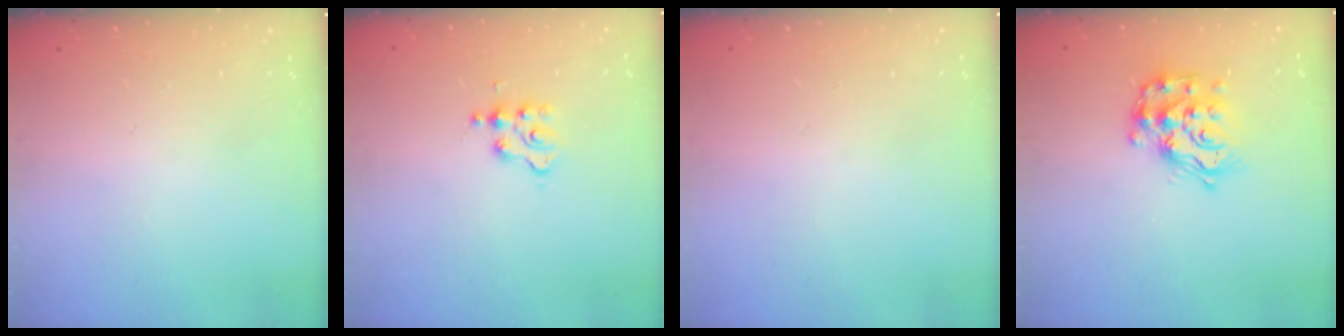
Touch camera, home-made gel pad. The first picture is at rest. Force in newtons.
{"total": 2.6, "press": 2.6, "slide": 0.3}
{"total": 0.7, "press": 0.7, "slide": 0.2}
{"total": 14.1, "press": 14.1, "slide": 1.1}